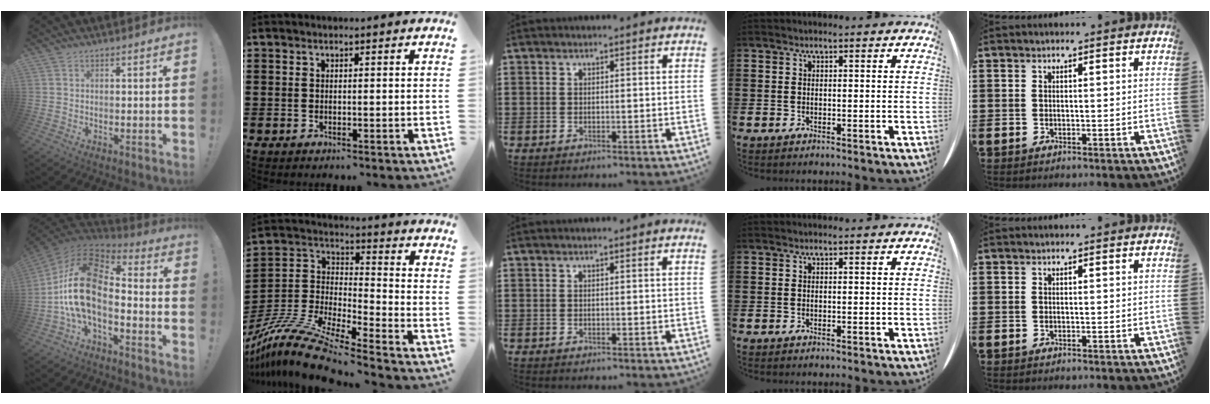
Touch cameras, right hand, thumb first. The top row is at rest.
{"thumb": {"total": 17.2, "force": [-1.3, 9.4, 14.3], "torque": [-0.290, 0.006, -0.018]}, "index": {"total": 12.4, "force": [-11.2, 1.0, 5.4], "torque": [-0.131, 0.009, -0.231]}}